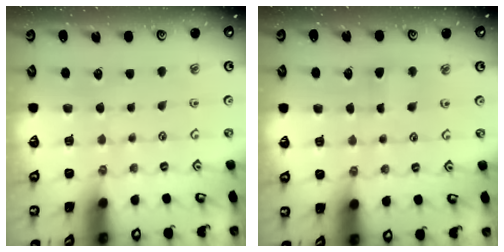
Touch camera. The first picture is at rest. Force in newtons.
{"total": 3.6, "press": 3.5, "slide": 0.4}